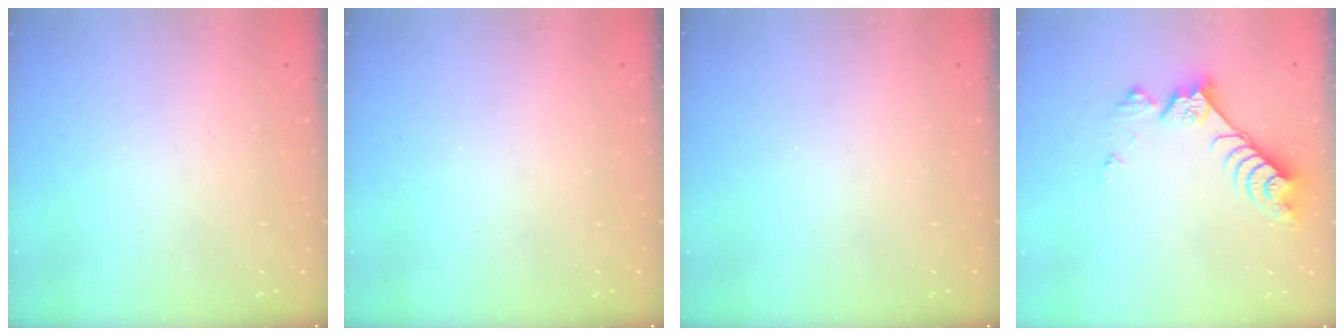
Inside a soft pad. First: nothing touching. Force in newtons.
{"total": 0.0}
{"total": 0.0}
{"total": 8.8, "press": 8.7, "slide": 0.2}